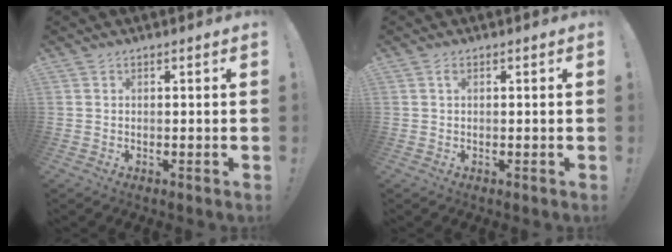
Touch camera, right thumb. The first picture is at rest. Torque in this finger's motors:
{"motor_torque": [0.22, 0.46, 0.05, -0.17, 0.10]}